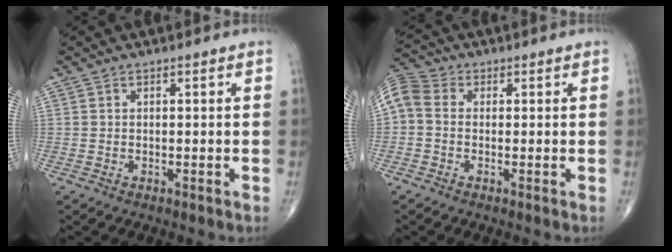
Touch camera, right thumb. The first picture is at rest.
{"total": 6.7, "force": [0.2, 5.1, 4.3], "torque": [-0.094, 0.019, -0.010]}